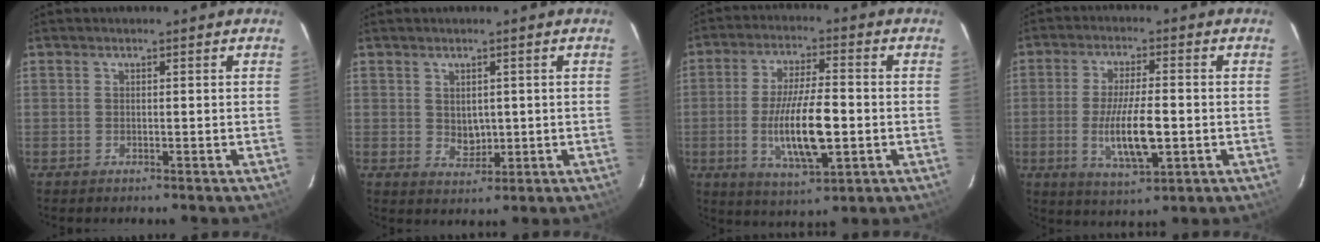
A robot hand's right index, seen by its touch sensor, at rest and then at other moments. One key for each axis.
{"total": 3.4, "fx": 0.6, "fy": 2.7, "fz": 1.9, "tx": -0.029, "ty": -0.001, "tz": 0.018}
{"total": 13.4, "fx": -2.6, "fy": 4.0, "fz": 12.5, "tx": -0.242, "ty": -0.013, "tz": -0.041}
{"total": 10.7, "fx": -2.1, "fy": 3.1, "fz": 10.0, "tx": -0.191, "ty": -0.014, "tz": -0.034}